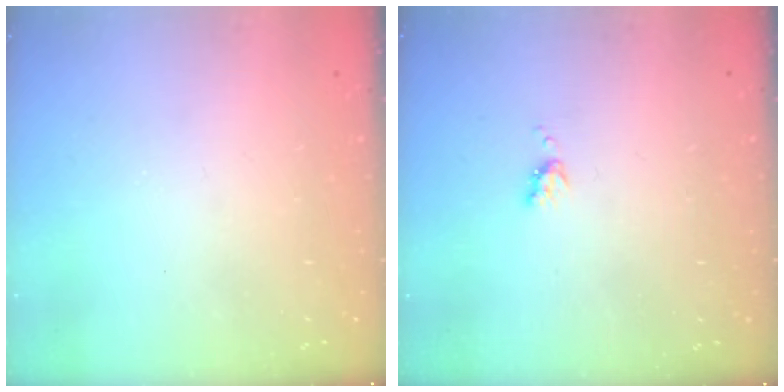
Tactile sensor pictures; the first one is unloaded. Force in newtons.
{"total": 4.0, "press": 4.0, "slide": 0.6}